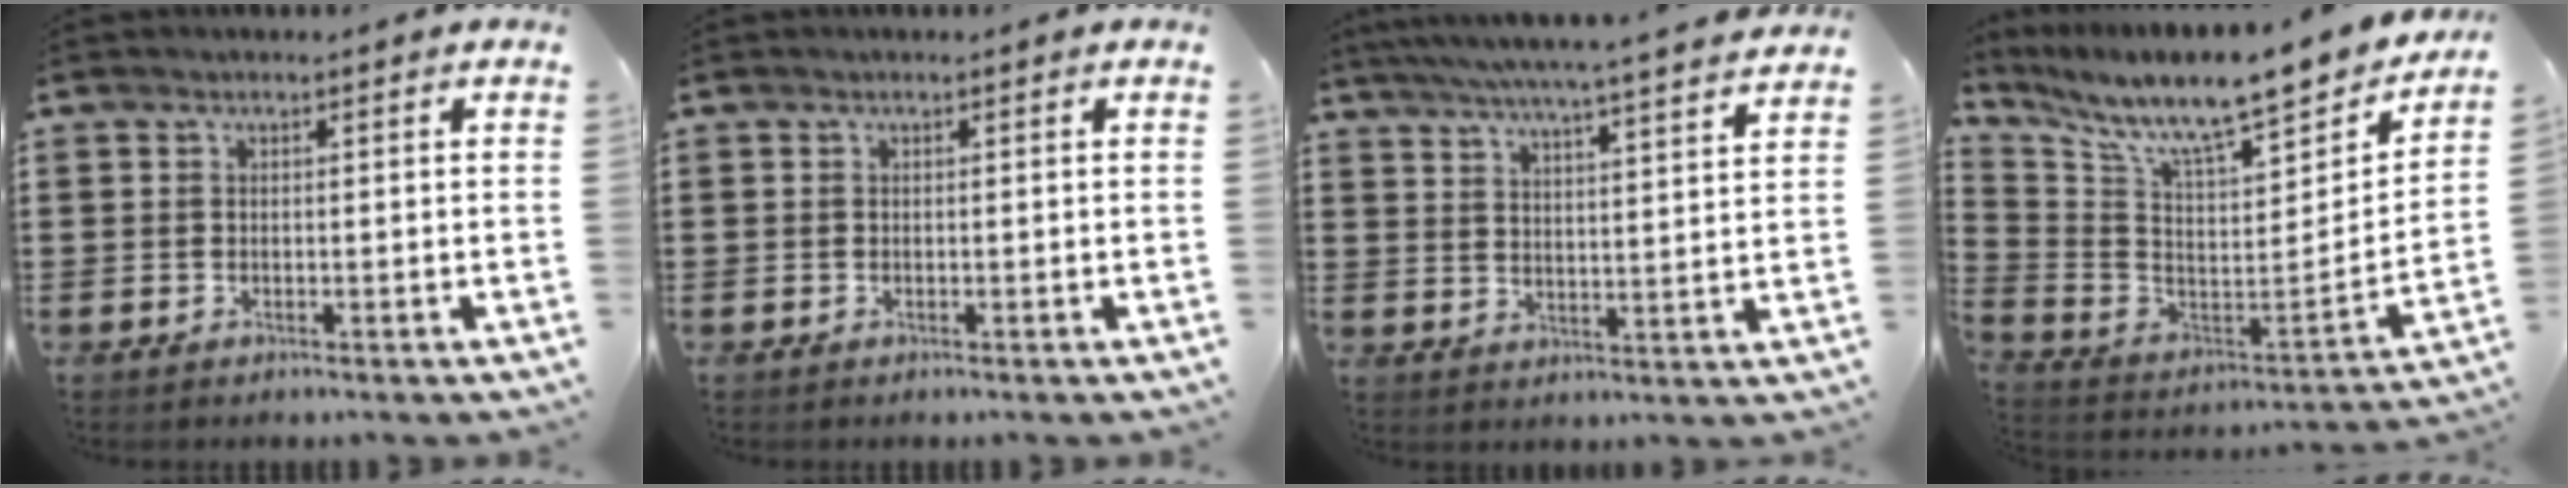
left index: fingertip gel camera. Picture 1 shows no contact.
{"total": 0.0}
{"total": 5.4, "force": [4.9, -0.9, 2.2], "torque": [-0.061, -0.037, 0.080]}
{"total": 10.6, "force": [8.5, 1.6, 6.2], "torque": [-0.126, -0.074, 0.136]}